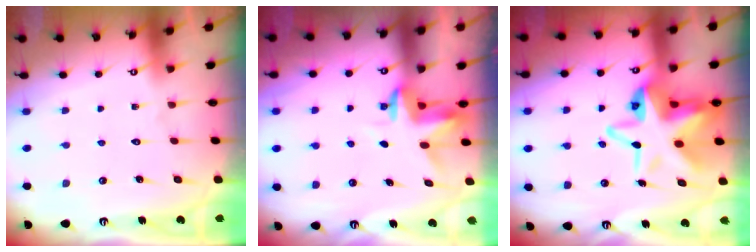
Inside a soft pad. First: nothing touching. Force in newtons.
{"total": 3.5, "press": 3.5, "slide": 0.2}
{"total": 15.6, "press": 15.4, "slide": 2.7}